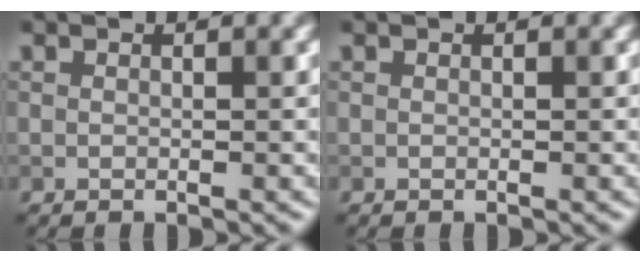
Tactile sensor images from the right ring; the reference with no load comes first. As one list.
[{"total": 0.0}]